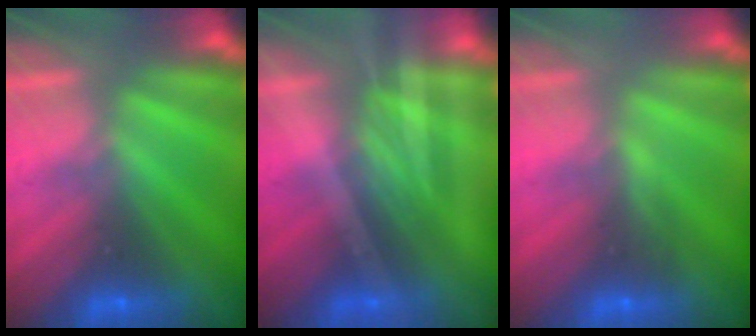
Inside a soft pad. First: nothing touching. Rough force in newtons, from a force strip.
{"total": 1.9}
{"total": 2.8}